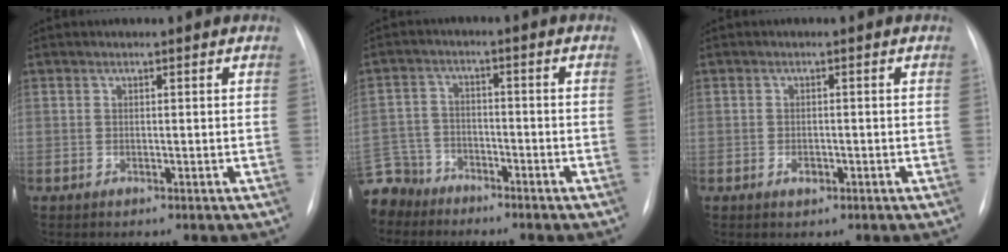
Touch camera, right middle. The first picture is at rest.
{"total": 8.5, "force": [-7.3, 4.3, 0.5], "torque": [-0.025, 0.005, -0.141]}
{"total": 1.5, "force": [-0.7, 0.9, 1.0], "torque": [-0.017, 0.002, -0.007]}